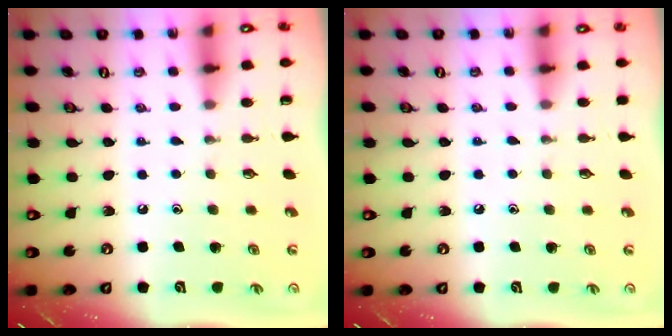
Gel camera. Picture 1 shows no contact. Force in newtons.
{"total": 2.6, "press": 2.6, "slide": 0.4}